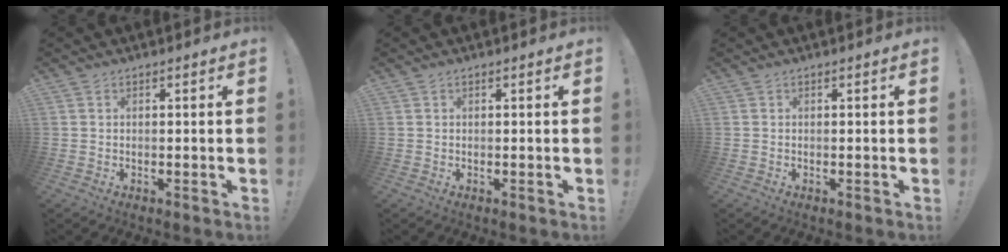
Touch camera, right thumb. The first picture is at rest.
{"total": 0.0}
{"total": 0.0}